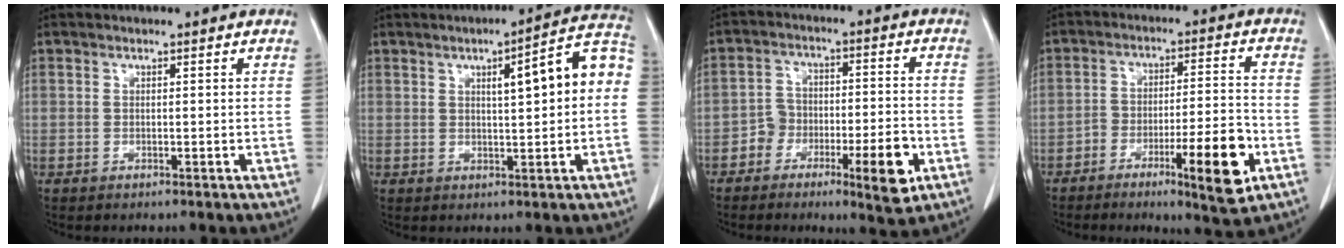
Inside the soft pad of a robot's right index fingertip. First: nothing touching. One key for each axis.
{"total": 9.5, "fx": 1.2, "fy": 1.3, "fz": 9.4, "tx": -0.126, "ty": 0.030, "tz": 0.013}
{"total": 9.1, "fx": -4.5, "fy": 3.3, "fz": 7.2, "tx": -0.099, "ty": 0.016, "tz": -0.070}
{"total": 11.6, "fx": -5.3, "fy": 1.8, "fz": 10.2, "tx": -0.152, "ty": 0.007, "tz": -0.078}